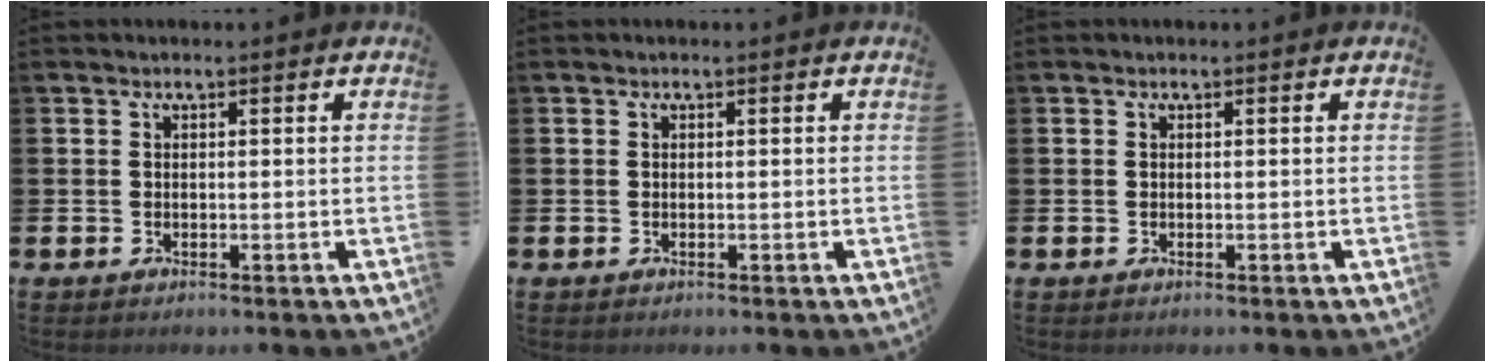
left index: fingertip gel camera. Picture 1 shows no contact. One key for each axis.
{"total": 0.0}
{"total": 0.0}